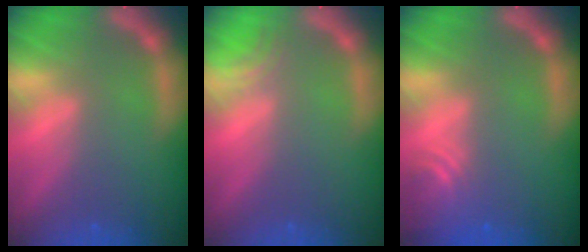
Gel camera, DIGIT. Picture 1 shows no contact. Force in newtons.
{"total": 1.5}
{"total": 3.5}